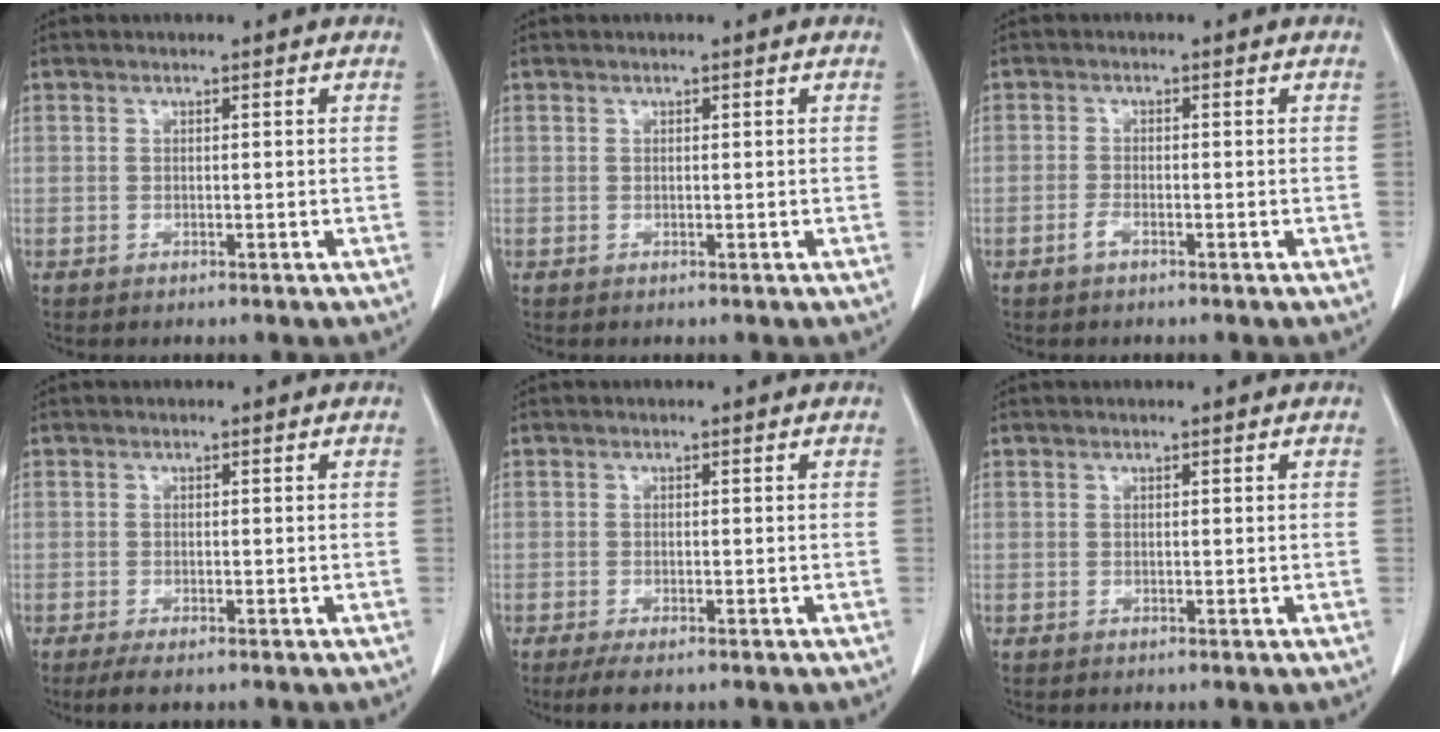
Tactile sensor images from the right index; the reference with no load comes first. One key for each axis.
{"total": 0.0}
{"total": 1.4, "fx": -1.0, "fy": 0.3, "fz": 1.0, "tx": -0.022, "ty": 0.001, "tz": -0.020}
{"total": 2.5, "fx": -1.8, "fy": 0.6, "fz": 1.7, "tx": -0.027, "ty": -0.007, "tz": -0.027}
{"total": 3.2, "fx": -2.4, "fy": 0.8, "fz": 2.0, "tx": -0.033, "ty": -0.009, "tz": -0.035}
{"total": 0.0}